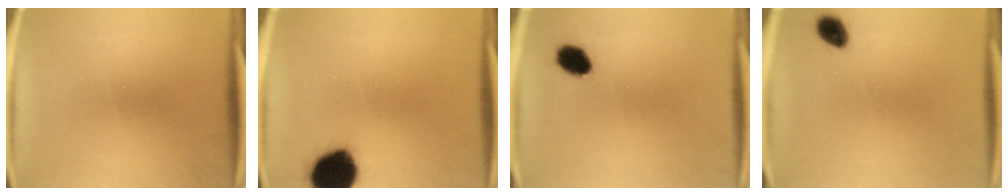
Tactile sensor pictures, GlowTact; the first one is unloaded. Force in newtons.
{"total": 15.9}
{"total": 5.5}
{"total": 4.1}